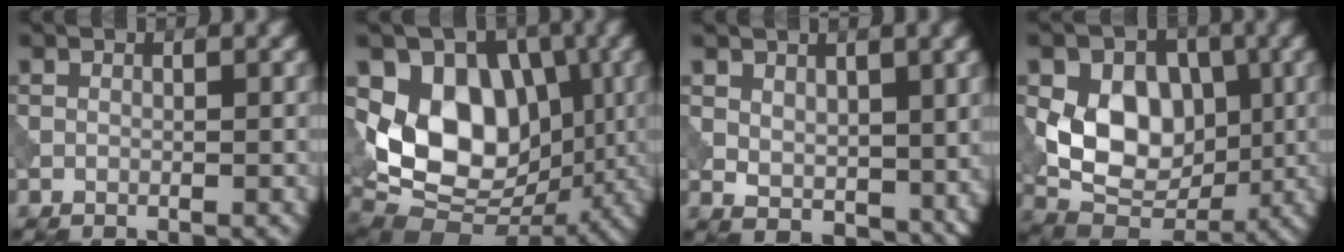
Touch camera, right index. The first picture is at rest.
{"total": 10.3, "force": [1.2, 7.7, 6.8], "torque": [-0.118, -0.017, 0.018]}
{"total": 4.0, "force": [1.6, 2.6, 2.6], "torque": [-0.048, -0.014, 0.034]}
{"total": 8.7, "force": [0.5, 6.4, 5.9], "torque": [-0.098, -0.006, 0.007]}